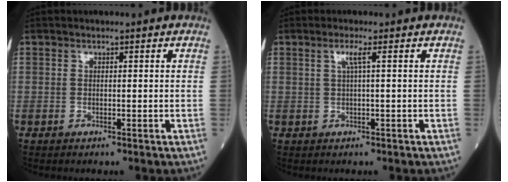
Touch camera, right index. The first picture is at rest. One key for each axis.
{"total": 1.7, "fx": 0.5, "fy": -0.3, "fz": 1.6, "tx": -0.036, "ty": 0.002, "tz": 0.011}